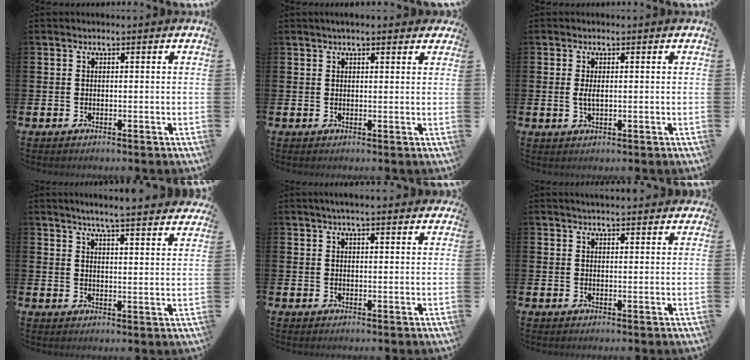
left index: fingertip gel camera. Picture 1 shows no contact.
{"total": 2.1, "force": [1.8, 0.6, 0.9], "torque": [-0.010, -0.001, 0.031]}
{"total": 1.7, "force": [0.1, 0.7, 1.6], "torque": [-0.031, 0.003, 0.001]}
{"total": 5.3, "force": [5.1, -0.5, 1.1], "torque": [-0.034, -0.033, 0.088]}
{"total": 3.0, "force": [2.8, 0.3, 1.2], "torque": [-0.018, -0.008, 0.047]}
{"total": 2.8, "force": [2.7, 0.3, 0.4], "torque": [-0.010, -0.007, 0.049]}